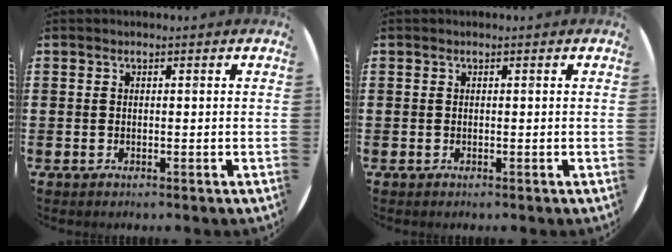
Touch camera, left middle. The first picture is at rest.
{"total": 0.0}